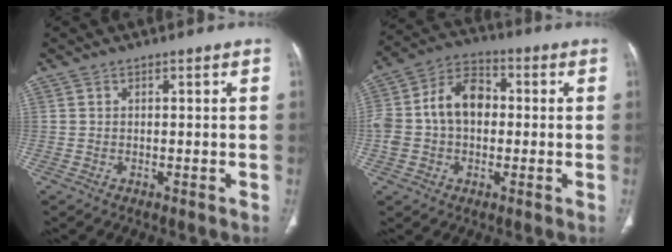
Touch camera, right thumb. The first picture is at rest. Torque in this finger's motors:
{"motor_torque": [1.50, 1.41, 1.27, -0.25, 0.14]}